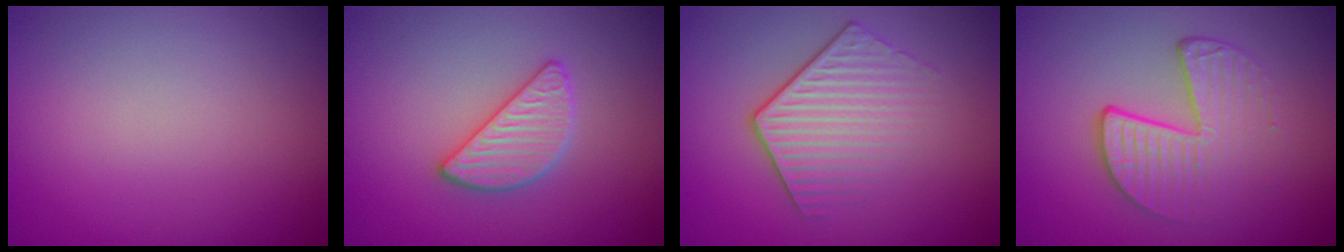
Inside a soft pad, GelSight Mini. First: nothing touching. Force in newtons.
{"total": 2.6, "press": 2.6, "slide": 0.2}
{"total": 4.3, "press": 3.0, "slide": 3.0}
{"total": 4.5, "press": 2.9, "slide": 3.4}